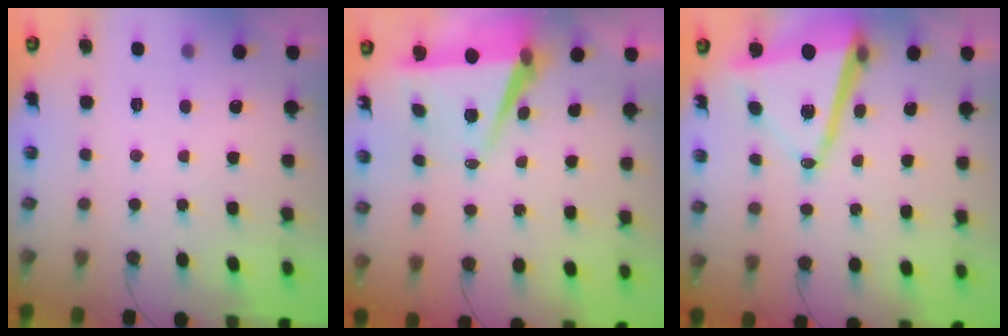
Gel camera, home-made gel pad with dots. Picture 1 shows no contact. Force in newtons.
{"total": 7.0, "press": 5.5, "slide": 4.3}
{"total": 14.2, "press": 14.0, "slide": 2.5}